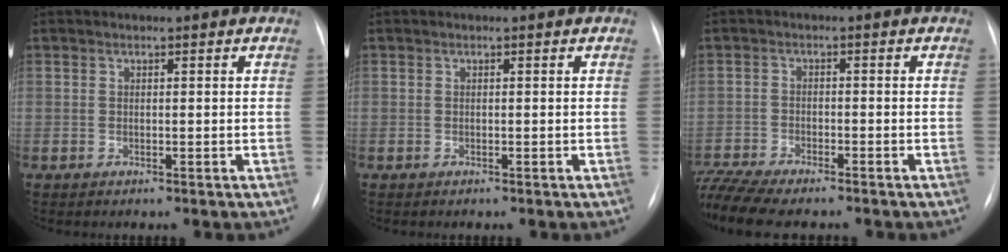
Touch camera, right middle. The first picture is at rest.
{"total": 0.0}
{"total": 10.1, "force": [-9.0, 1.4, 4.4], "torque": [-0.087, -0.008, -0.148]}